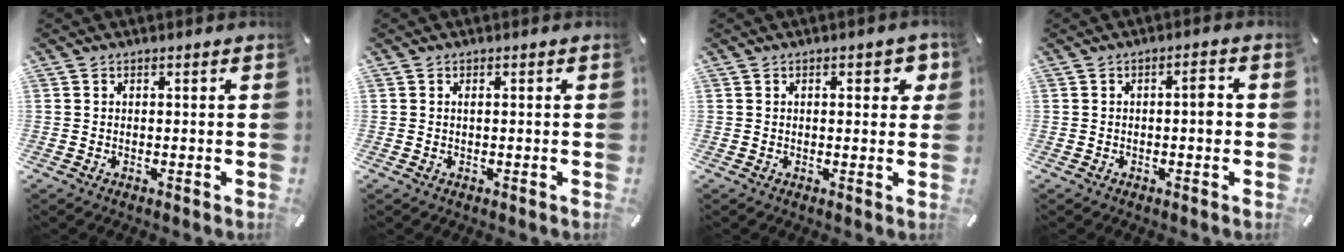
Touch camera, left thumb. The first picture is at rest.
{"total": 0.6, "force": [0.1, 0.1, 0.6], "torque": [-0.013, -0.001, 0.002]}
{"total": 3.9, "force": [1.2, 1.7, 3.3], "torque": [-0.038, -0.004, 0.011]}
{"total": 3.9, "force": [-0.4, 1.3, 3.7], "torque": [-0.051, 0.005, -0.013]}